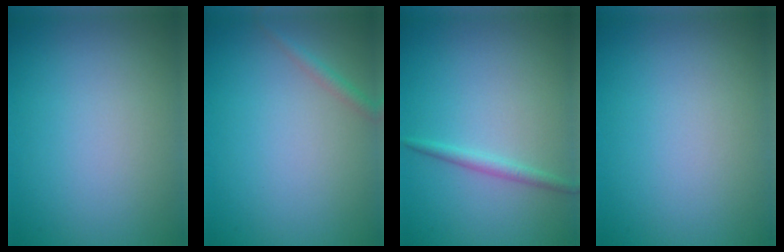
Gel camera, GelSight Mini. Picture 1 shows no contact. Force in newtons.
{"total": 1.2, "press": 1.2, "slide": 0.0}
{"total": 1.3, "press": 1.3, "slide": 0.1}
{"total": 0.0}